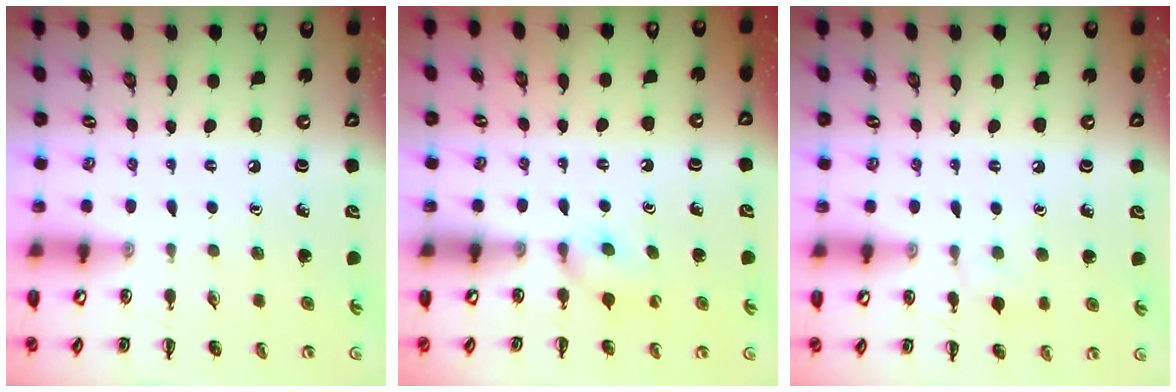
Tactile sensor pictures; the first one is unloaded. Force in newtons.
{"total": 5.5, "press": 5.3, "slide": 1.3}
{"total": 5.6, "press": 5.3, "slide": 1.9}